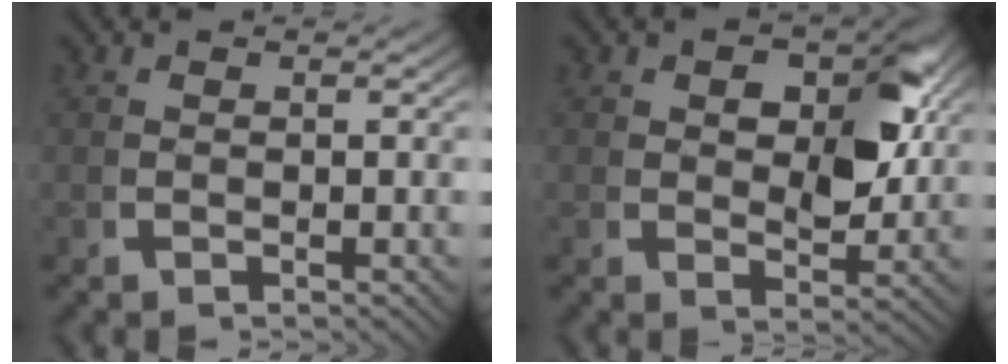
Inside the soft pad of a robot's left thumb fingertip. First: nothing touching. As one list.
[{"total": 6.4, "force": [1.6, 3.3, 5.2], "torque": [-0.064, -0.005, 0.029]}]